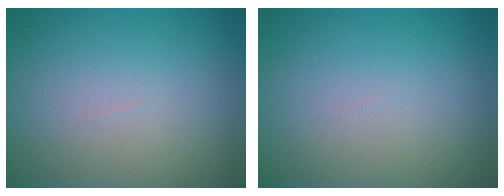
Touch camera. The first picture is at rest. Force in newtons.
{"total": 0.0}